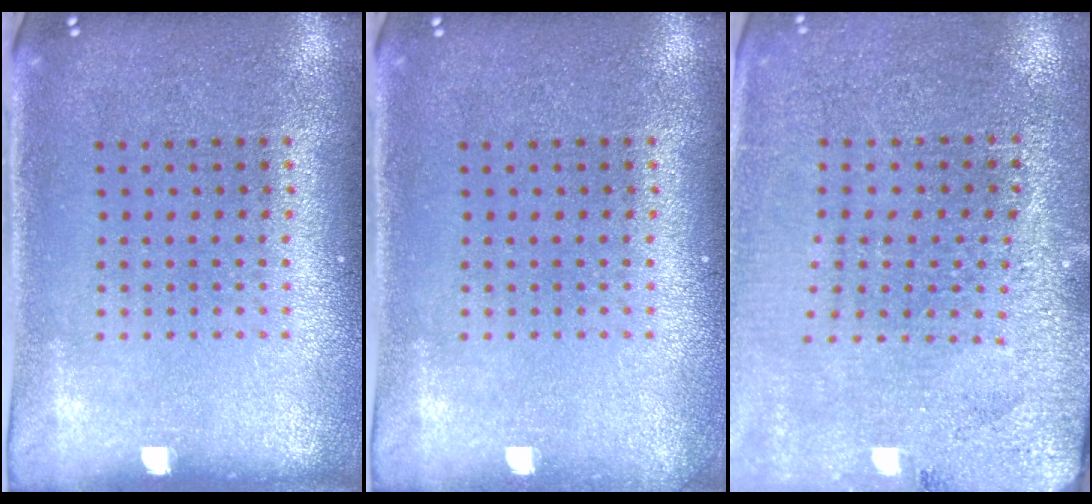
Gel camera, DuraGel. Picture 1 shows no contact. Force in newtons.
{"total": 0.5, "press": 0.5, "slide": 0.1}
{"total": 2.8, "press": 2.8, "slide": 0.1}